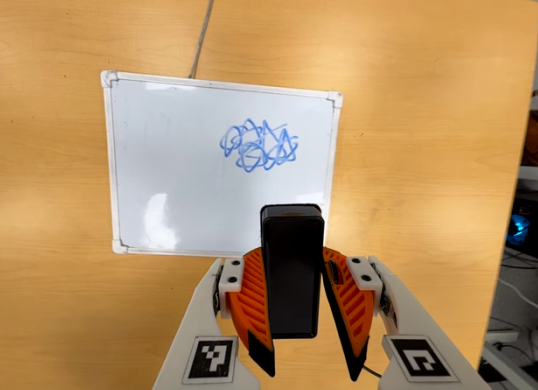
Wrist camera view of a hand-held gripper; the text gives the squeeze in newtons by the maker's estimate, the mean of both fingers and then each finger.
{"total": 7.6, "left": 7.1, "right": 8.0}